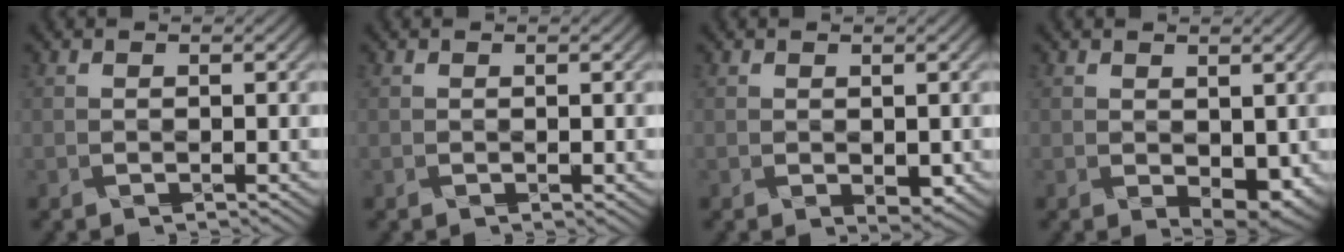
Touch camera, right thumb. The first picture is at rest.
{"total": 0.0}
{"total": 1.7, "force": [-0.1, 1.0, 1.3], "torque": [-0.022, -0.007, 0.008]}
{"total": 3.9, "force": [-0.4, 2.4, 3.1], "torque": [-0.050, -0.014, 0.010]}